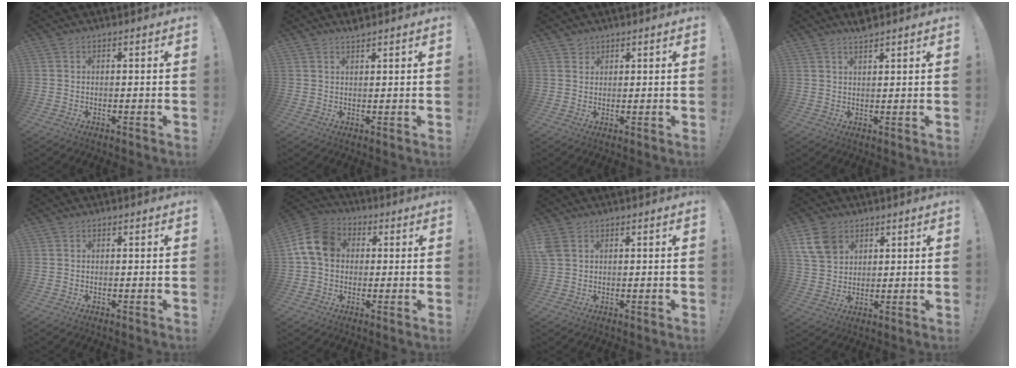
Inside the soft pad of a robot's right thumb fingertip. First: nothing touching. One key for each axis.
{"total": 1.7, "fx": 1.6, "fy": 0.1, "fz": 0.5, "tx": -0.011, "ty": -0.008, "tz": 0.029}
{"total": 2.1, "fx": 1.6, "fy": 1.4, "fz": -0.1, "tx": 0.003, "ty": -0.010, "tz": 0.028}
{"total": 2.9, "fx": 2.6, "fy": 0.5, "fz": 1.2, "tx": -0.020, "ty": -0.016, "tz": 0.046}
{"total": 0.0}
{"total": 12.6, "fx": 2.3, "fy": 9.6, "fz": 7.8, "tx": -0.141, "ty": 0.013, "tz": 0.051}
{"total": 3.6, "fx": 1.7, "fy": 2.5, "fz": 2.0, "tx": -0.048, "ty": 0.006, "tz": 0.038}
{"total": 9.9, "fx": 5.3, "fy": 7.0, "fz": 4.6, "tx": -0.083, "ty": -0.018, "tz": 0.106}